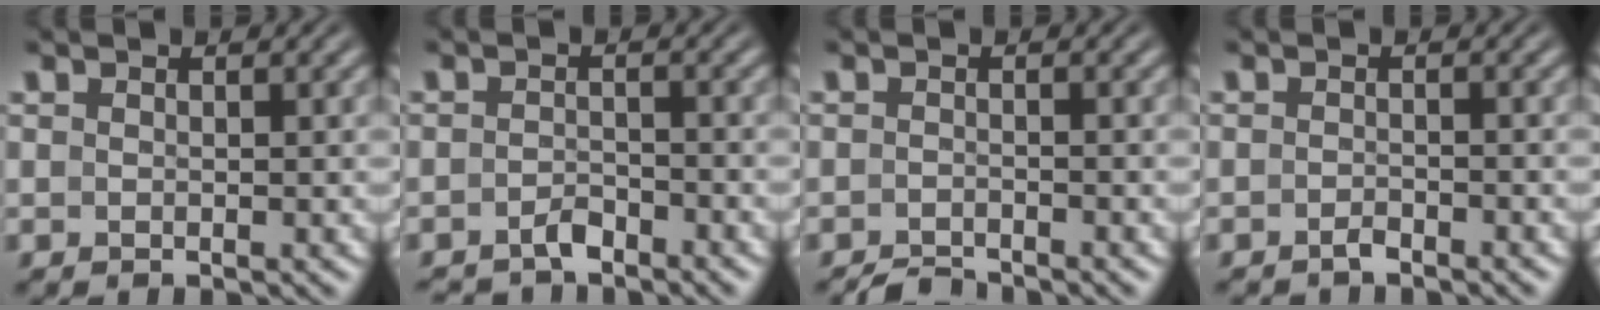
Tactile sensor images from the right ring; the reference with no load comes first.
{"total": 2.4, "force": [-2.4, 0.5, 0.2], "torque": [0.002, -0.006, -0.040]}
{"total": 2.3, "force": [-2.3, -0.1, 0.0], "torque": [0.000, -0.008, -0.038]}
{"total": 1.4, "force": [-1.3, -0.2, 0.1], "torque": [0.002, -0.002, -0.022]}